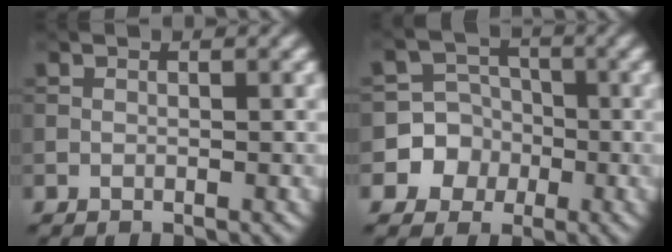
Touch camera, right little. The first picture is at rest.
{"total": 6.3, "force": [-2.1, 5.9, 0.5], "torque": [0.014, 0.009, -0.057]}